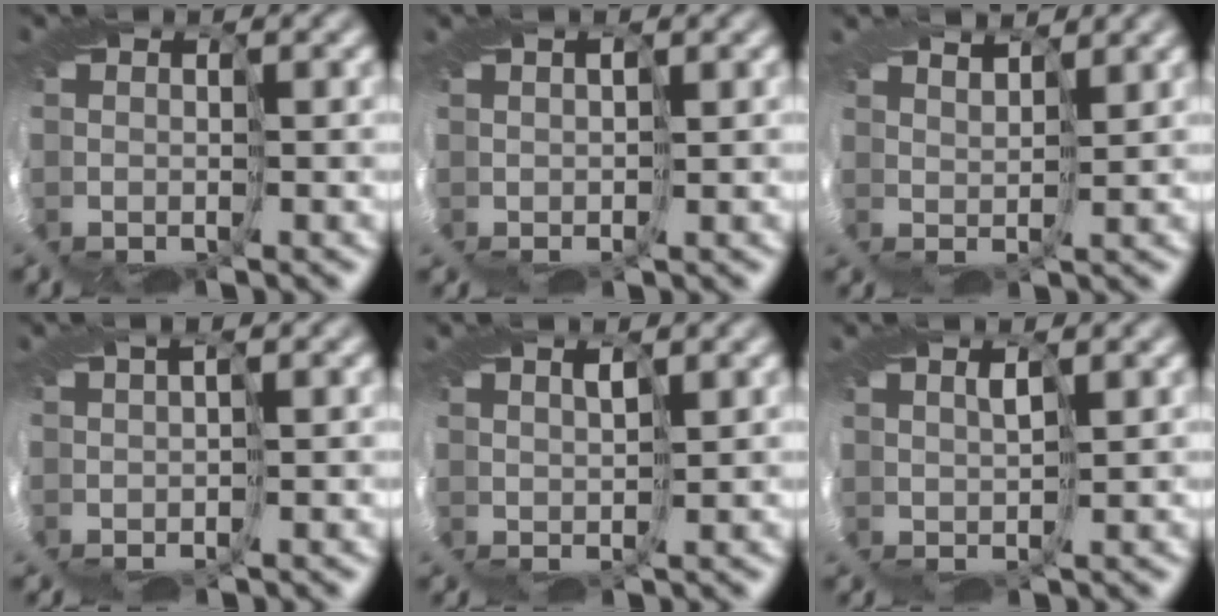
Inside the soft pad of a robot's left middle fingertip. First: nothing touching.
{"total": 1.5, "force": [0.7, -1.0, -0.8], "torque": [0.022, 0.015, 0.006]}
{"total": 4.2, "force": [3.9, -1.6, -0.5], "torque": [0.013, 0.025, 0.022]}
{"total": 2.1, "force": [-0.1, -2.0, -0.7], "torque": [0.033, 0.007, -0.006]}
{"total": 3.1, "force": [1.1, -2.5, -1.4], "torque": [0.028, 0.009, 0.002]}
{"total": 3.1, "force": [1.0, -2.6, -1.3], "torque": [0.025, 0.009, 0.000]}